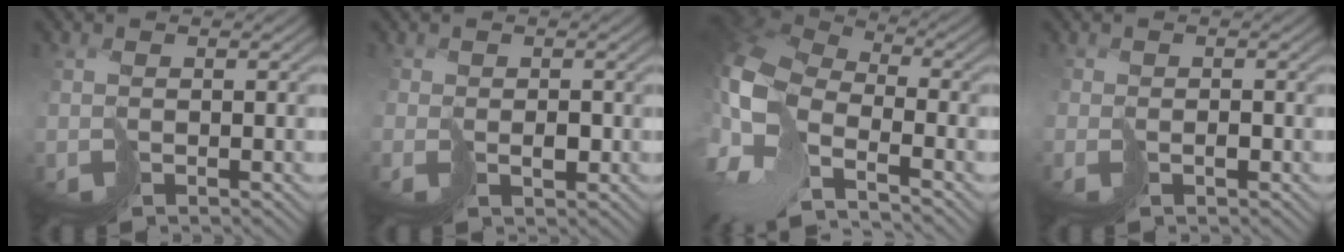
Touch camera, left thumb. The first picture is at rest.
{"total": 0.6, "force": [0.2, 0.6, -0.3], "torque": [0.015, 0.000, 0.007]}
{"total": 12.9, "force": [-4.6, 6.6, 10.1], "torque": [-0.277, -0.016, -0.080]}
{"total": 0.7, "force": [-0.3, 0.2, -0.6], "torque": [0.023, 0.002, -0.006]}